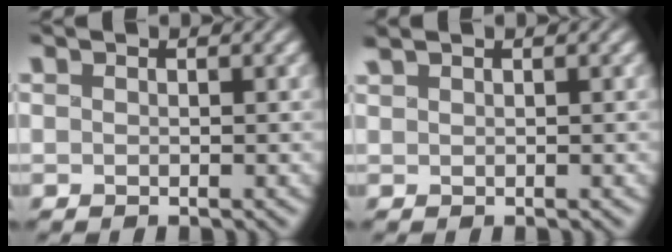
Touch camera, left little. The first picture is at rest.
{"total": 0.8, "force": [0.6, 0.1, 0.4], "torque": [-0.010, 0.008, 0.017]}